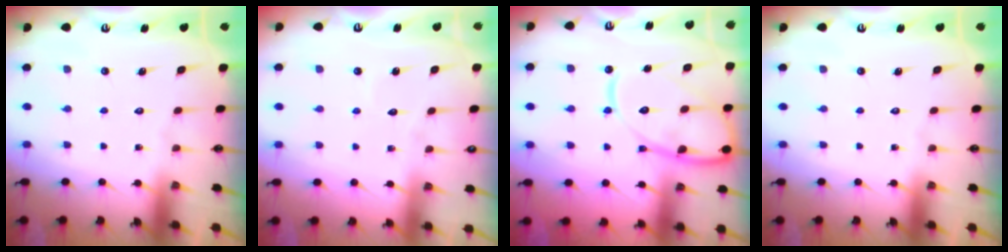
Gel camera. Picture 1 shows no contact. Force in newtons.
{"total": 3.1, "press": 3.1, "slide": 0.3}
{"total": 15.5, "press": 15.5, "slide": 1.6}
{"total": 0.0}